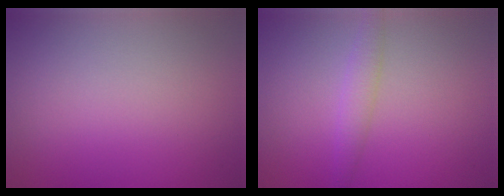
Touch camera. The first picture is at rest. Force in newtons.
{"total": 1.7, "press": 1.7, "slide": 0.0}